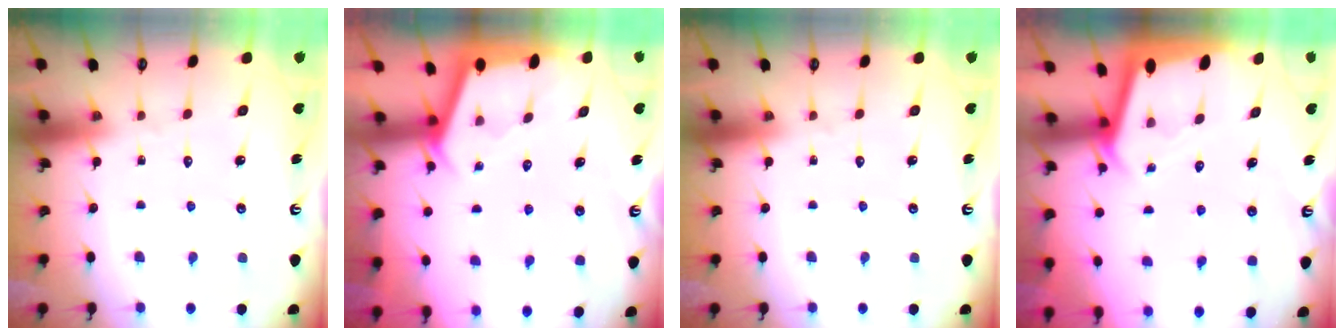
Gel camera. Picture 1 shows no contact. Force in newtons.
{"total": 2.7, "press": 2.7, "slide": 0.2}
{"total": 0.0}
{"total": 2.1, "press": 2.1, "slide": 0.2}